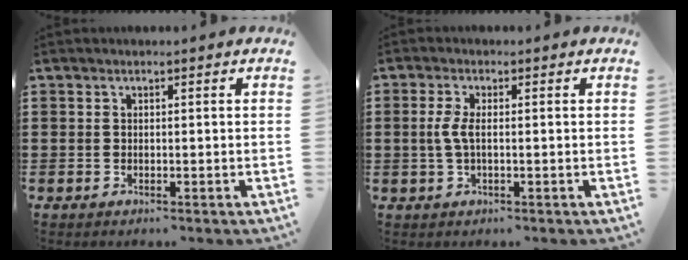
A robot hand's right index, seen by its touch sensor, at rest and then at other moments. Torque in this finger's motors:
{"motor_torque": [0.59, 0.07, 0.39, 0.11]}